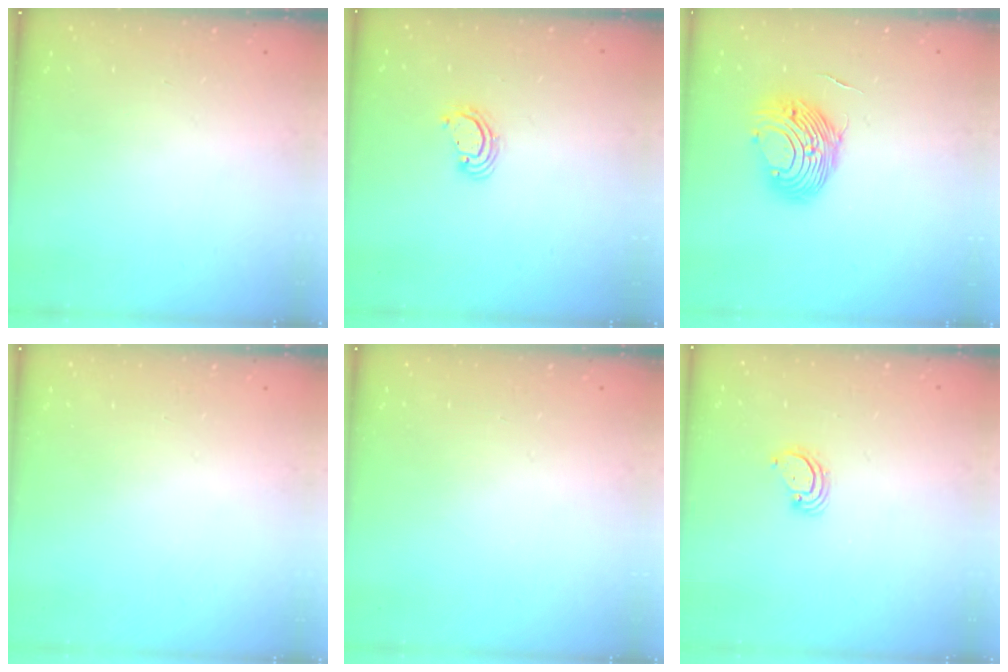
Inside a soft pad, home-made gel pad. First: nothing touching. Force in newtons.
{"total": 2.8, "press": 2.8, "slide": 0.2}
{"total": 13.4, "press": 13.4, "slide": 0.8}
{"total": 0.0}
{"total": 0.0}
{"total": 2.9, "press": 2.9, "slide": 0.3}